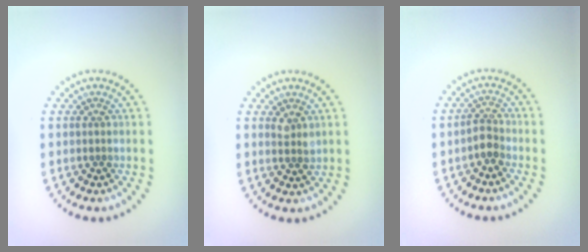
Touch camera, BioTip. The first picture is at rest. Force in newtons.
{"total": 1.2, "press": 1.1, "slide": 0.4}
{"total": 1.6, "press": 1.4, "slide": 0.8}